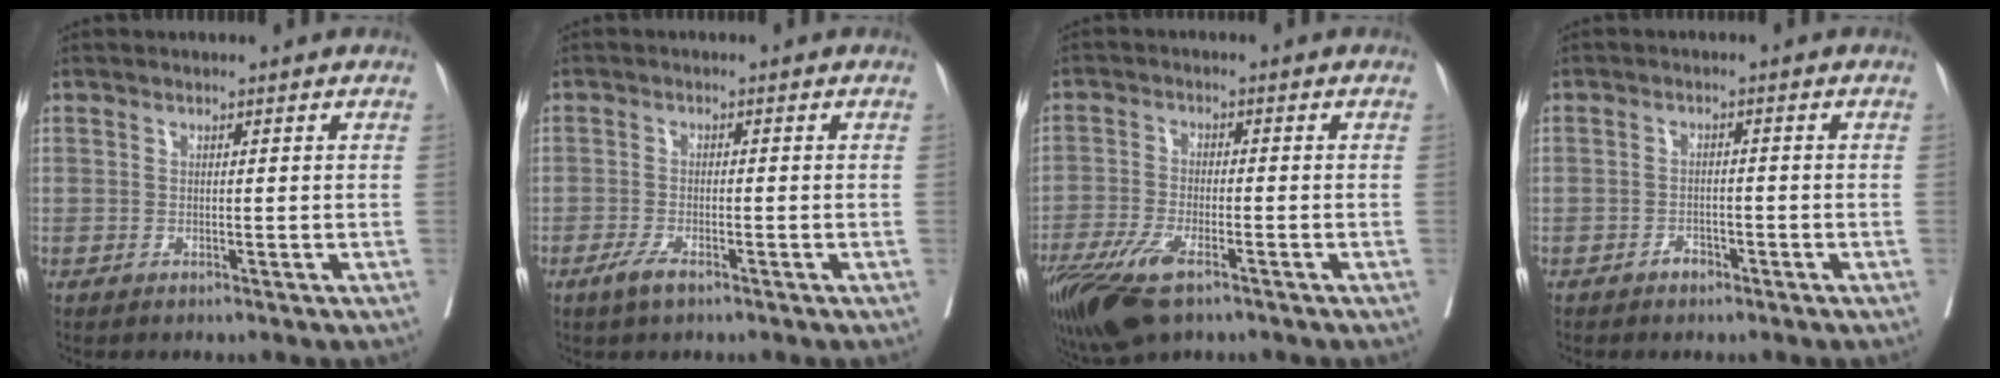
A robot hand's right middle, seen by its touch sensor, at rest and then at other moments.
{"total": 2.8, "force": [-1.9, 0.7, 2.0], "torque": [-0.042, -0.002, -0.036]}
{"total": 10.5, "force": [-6.8, 3.3, 7.4], "torque": [-0.138, -0.021, -0.120]}
{"total": 1.7, "force": [-1.3, 1.0, 0.6], "torque": [-0.007, 0.006, -0.019]}